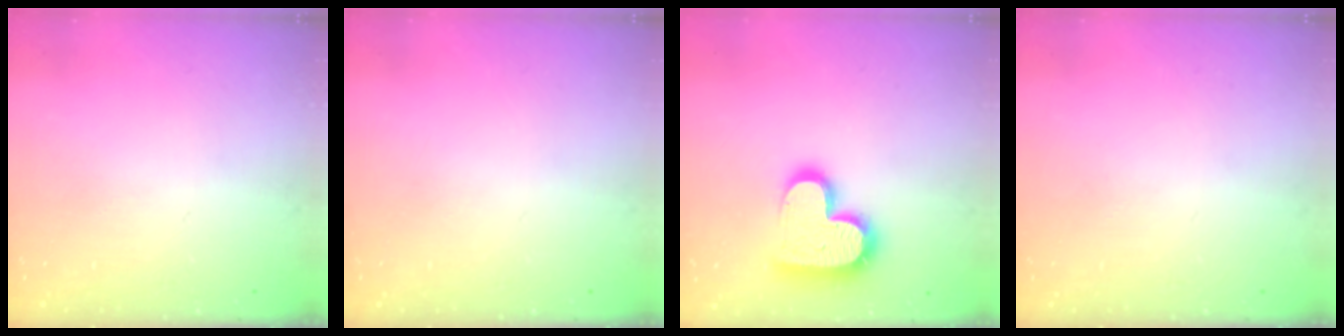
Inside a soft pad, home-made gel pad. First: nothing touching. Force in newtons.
{"total": 0.0}
{"total": 17.8, "press": 17.7, "slide": 1.3}
{"total": 0.0}